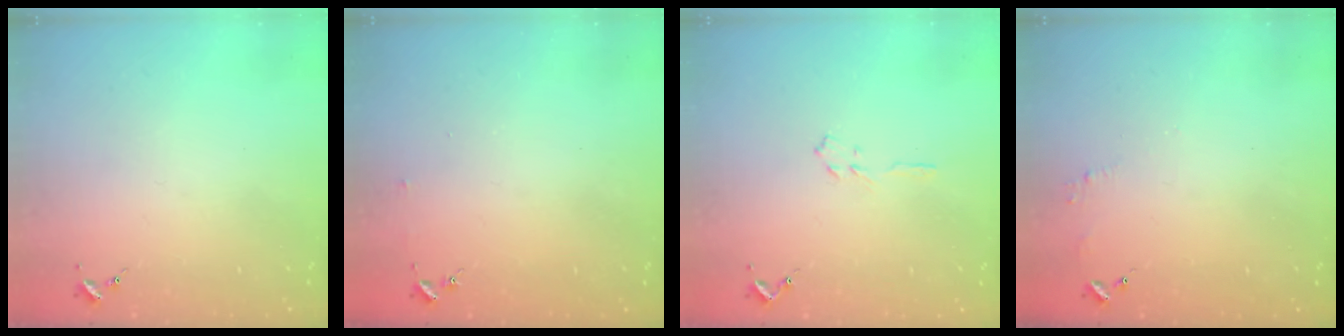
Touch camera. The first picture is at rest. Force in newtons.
{"total": 2.5, "press": 2.5, "slide": 0.2}
{"total": 3.2, "press": 3.1, "slide": 0.4}
{"total": 4.8, "press": 4.8, "slide": 0.4}